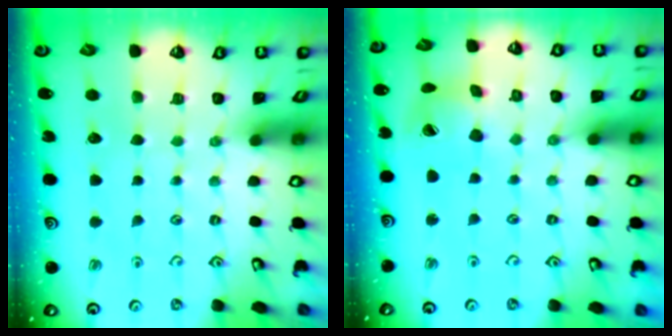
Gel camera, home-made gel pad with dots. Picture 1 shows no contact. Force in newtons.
{"total": 8.8, "press": 8.7, "slide": 1.2}